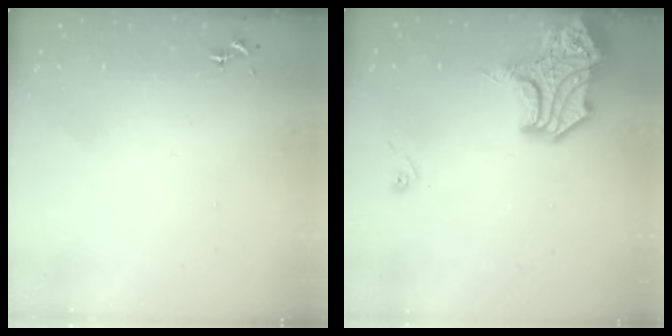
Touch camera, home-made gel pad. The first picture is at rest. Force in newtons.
{"total": 21.1, "press": 21.0, "slide": 2.6}